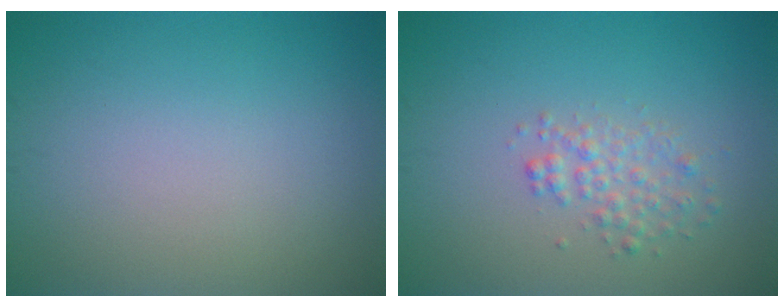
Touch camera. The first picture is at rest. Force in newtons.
{"total": 2.0, "press": 2.0, "slide": 0.1}